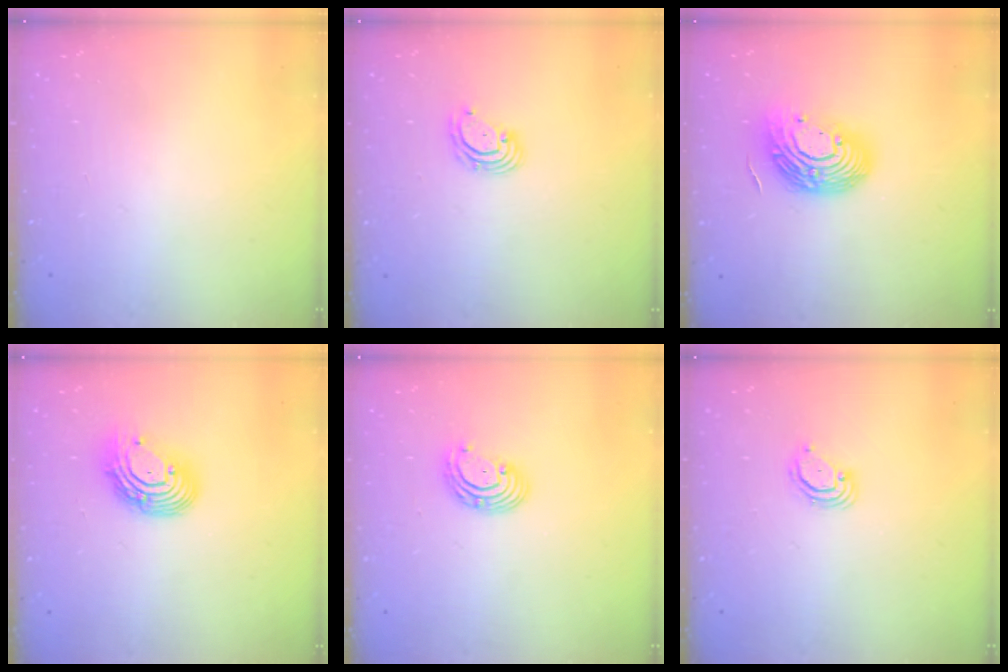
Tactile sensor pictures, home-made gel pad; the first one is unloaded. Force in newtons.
{"total": 4.5, "press": 4.5, "slide": 0.5}
{"total": 15.3, "press": 15.2, "slide": 1.1}
{"total": 11.5, "press": 11.5, "slide": 1.1}
{"total": 5.2, "press": 5.2, "slide": 0.5}
{"total": 3.2, "press": 3.2, "slide": 0.2}